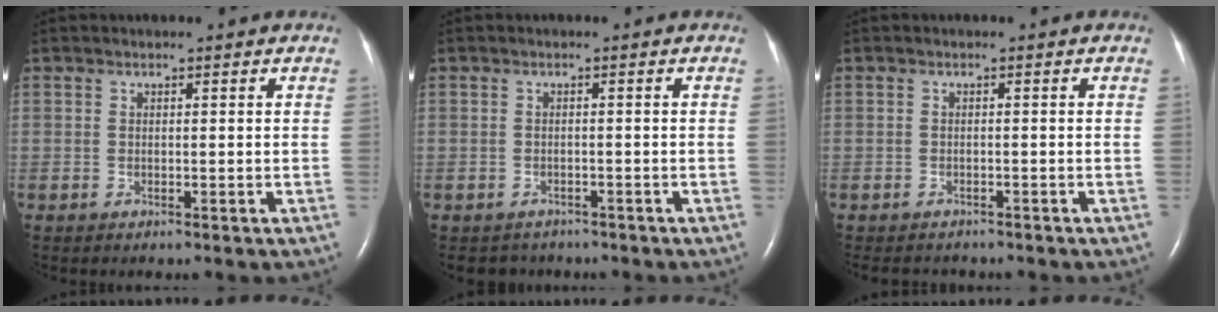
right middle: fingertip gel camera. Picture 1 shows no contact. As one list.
[{"total": 2.5, "force": [-2.1, 1.4, -0.3], "torque": [-0.006, 0.001, -0.030]}, {"total": 4.9, "force": [-4.3, 1.8, 1.4], "torque": [-0.017, -0.003, -0.056]}]